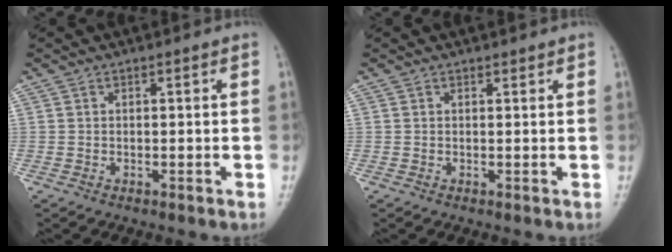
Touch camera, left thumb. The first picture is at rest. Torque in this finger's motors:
{"motor_torque": [-0.37, 0.14, -0.27, -0.15, 0.00]}